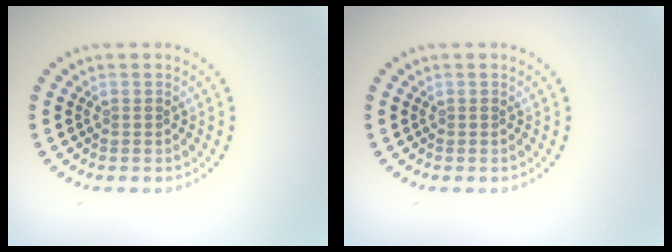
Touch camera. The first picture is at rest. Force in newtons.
{"total": 0.0}